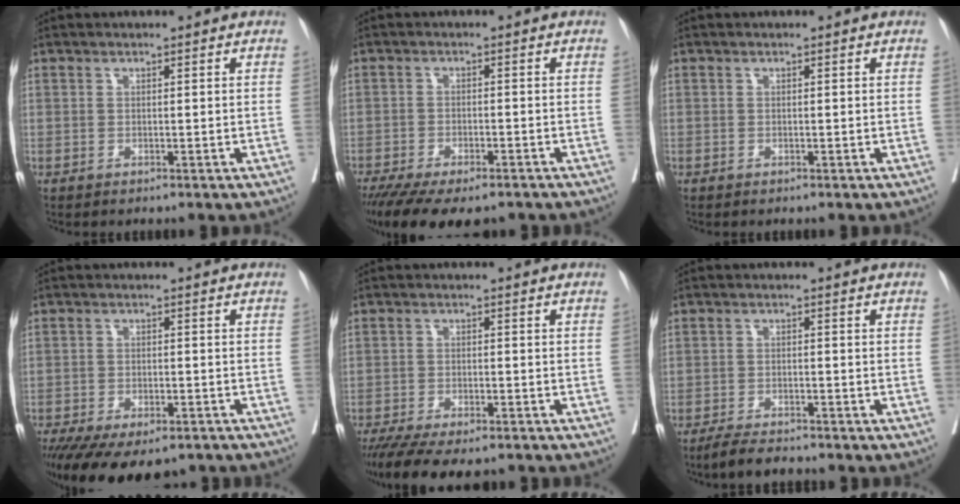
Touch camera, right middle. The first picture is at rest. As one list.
[{"total": 13.2, "force": [-10.1, 4.4, 7.2], "torque": [-0.137, -0.022, -0.149]}, {"total": 0.0}, {"total": 15.8, "force": [-11.5, 6.4, 8.6], "torque": [-0.175, -0.027, -0.161]}, {"total": 12.1, "force": [-9.8, 3.5, 6.2], "torque": [-0.110, -0.018, -0.147]}, {"total": 4.0, "force": [-3.6, 0.7, 1.6], "torque": [-0.032, -0.011, -0.065]}]